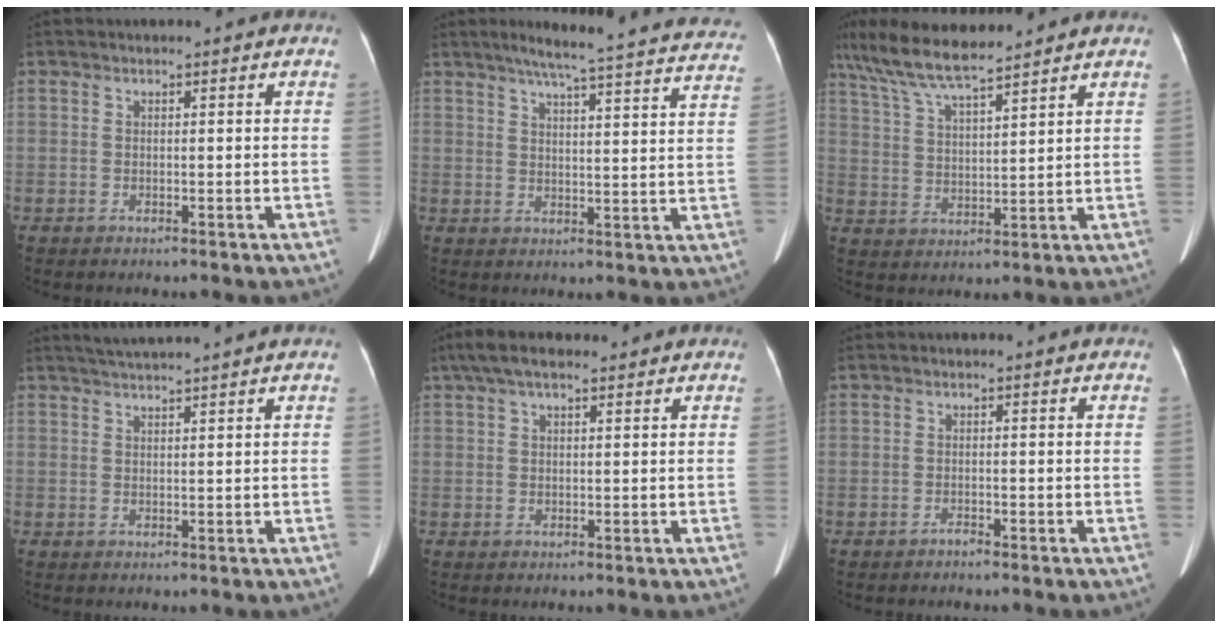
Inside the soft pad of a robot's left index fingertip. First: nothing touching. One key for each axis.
{"total": 25.2, "fx": 22.7, "fy": 1.2, "fz": 10.9, "tx": -0.154, "ty": -0.034, "tz": 0.265}
{"total": 11.2, "fx": 9.6, "fy": 0.6, "fz": 5.8, "tx": -0.115, "ty": 0.026, "tz": 0.177}
{"total": 3.8, "fx": 3.3, "fy": -1.2, "fz": 1.5, "tx": -0.022, "ty": 0.019, "tz": 0.063}
{"total": 5.8, "fx": 4.2, "fy": 1.8, "fz": 3.6, "tx": -0.072, "ty": 0.037, "tz": 0.073}
{"total": 0.6, "fx": -0.6, "fy": 0.0, "fz": 0.1, "tx": -0.004, "ty": -0.004, "tz": -0.013}